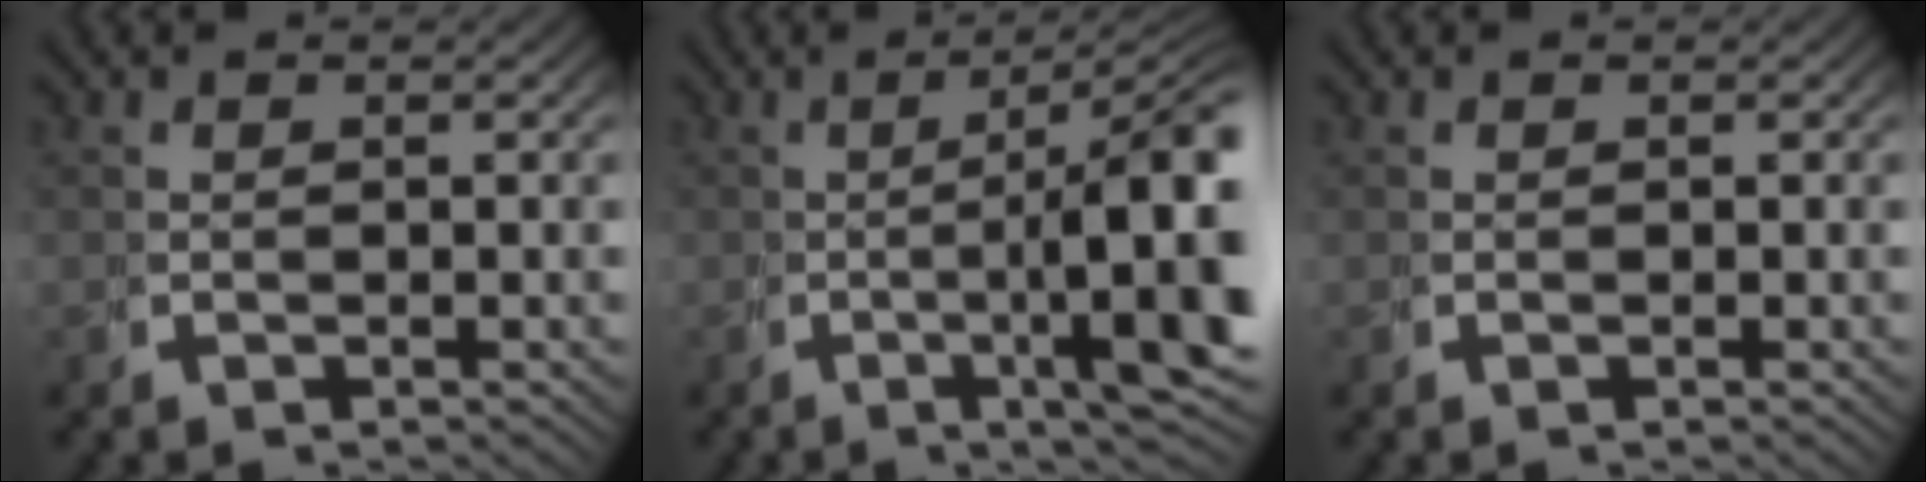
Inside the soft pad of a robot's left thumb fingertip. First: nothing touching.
{"total": 10.0, "force": [-0.4, 2.9, 9.5], "torque": [-0.136, -0.004, -0.013]}
{"total": 0.0}